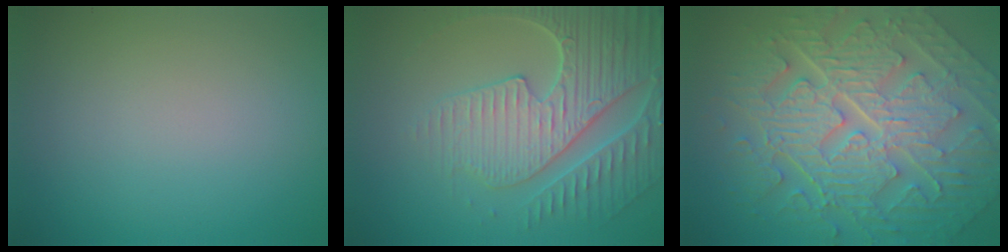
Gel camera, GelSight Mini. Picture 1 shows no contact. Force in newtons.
{"total": 6.7, "press": 5.5, "slide": 3.8}
{"total": 11.1, "press": 7.6, "slide": 8.1}